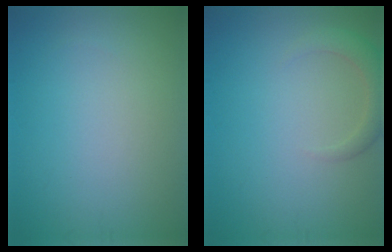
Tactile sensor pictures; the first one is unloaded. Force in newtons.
{"total": 2.3, "press": 2.3, "slide": 0.2}